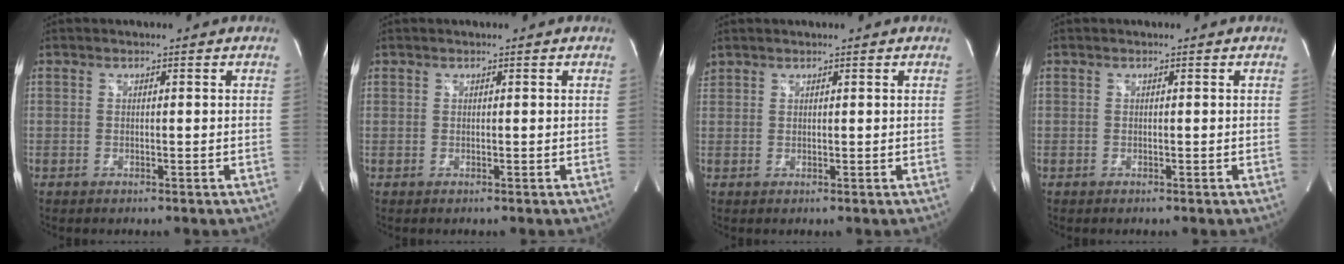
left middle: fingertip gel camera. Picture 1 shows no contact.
{"total": 0.0}
{"total": 1.5, "force": [1.4, 0.4, 0.2], "torque": [-0.011, 0.018, 0.030]}
{"total": 0.0}